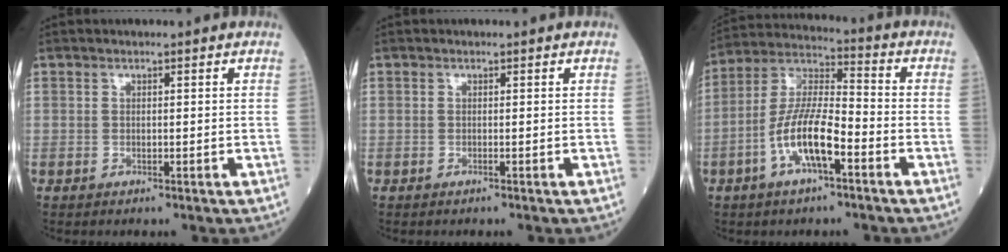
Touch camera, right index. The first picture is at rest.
{"total": 0.0}
{"total": 11.6, "force": [-4.3, 3.0, 10.3], "torque": [-0.213, 0.007, -0.083]}